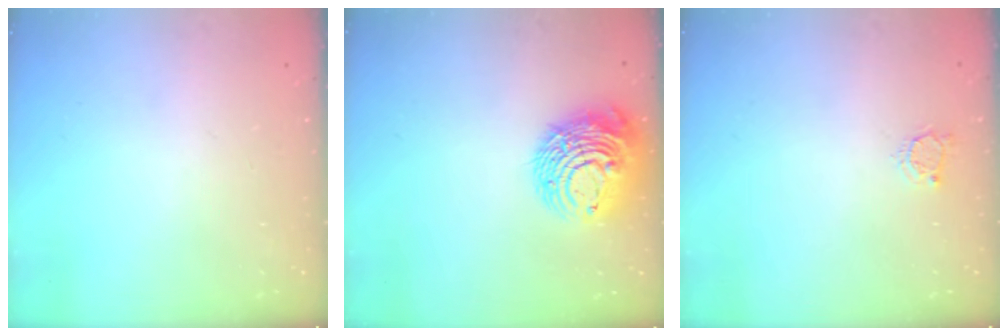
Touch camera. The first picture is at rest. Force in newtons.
{"total": 13.3, "press": 13.2, "slide": 1.6}
{"total": 3.0, "press": 3.0, "slide": 0.4}